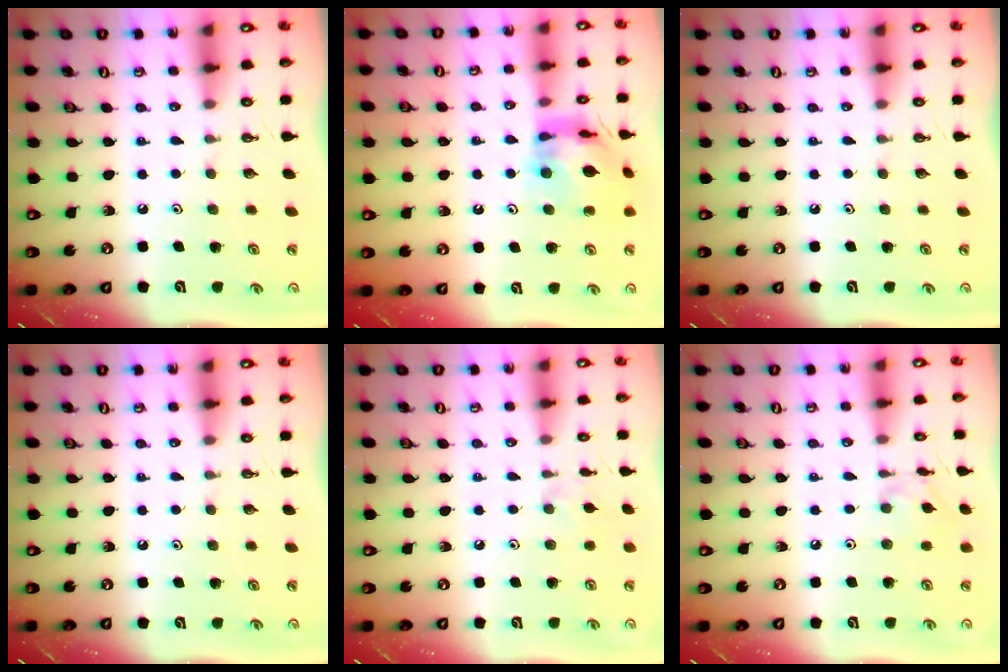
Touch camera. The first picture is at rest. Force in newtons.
{"total": 12.3, "press": 12.2, "slide": 1.1}
{"total": 0.0}
{"total": 0.0}
{"total": 3.8, "press": 3.7, "slide": 0.5}
{"total": 6.5, "press": 6.5, "slide": 0.4}